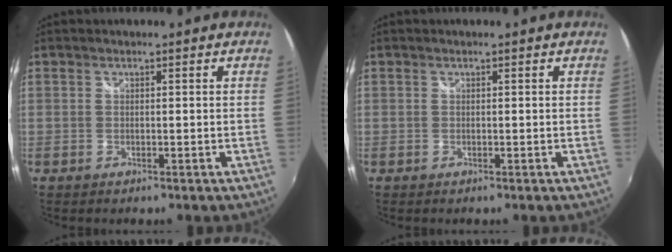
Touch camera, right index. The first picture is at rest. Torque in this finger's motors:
{"motor_torque": [0.00, 0.00, 0.00, 0.00]}